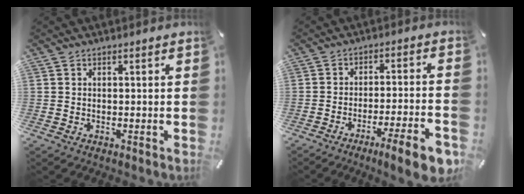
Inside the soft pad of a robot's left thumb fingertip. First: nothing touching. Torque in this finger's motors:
{"motor_torque": [1.87, 2.76, 1.45, 0.61, 0.06]}